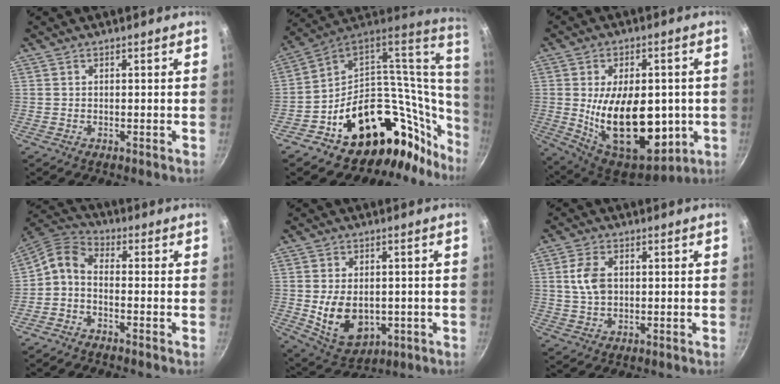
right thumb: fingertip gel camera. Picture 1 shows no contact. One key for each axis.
{"total": 31.0, "fx": -1.1, "fy": 24.7, "fz": 18.6, "tx": -0.210, "ty": 0.033, "tz": -0.005}
{"total": 23.1, "fx": -2.0, "fy": 13.4, "fz": 18.7, "tx": -0.266, "ty": -0.014, "tz": -0.011}
{"total": 5.7, "fx": -2.1, "fy": 3.4, "fz": 4.1, "tx": -0.100, "ty": 0.040, "tz": -0.056}
{"total": 11.5, "fx": -1.0, "fy": 8.0, "fz": 8.2, "tx": -0.117, "ty": -0.009, "tz": 0.007}
{"total": 6.1, "fx": 1.0, "fy": 4.0, "fz": 4.5, "tx": -0.078, "ty": 0.002, "tz": 0.016}